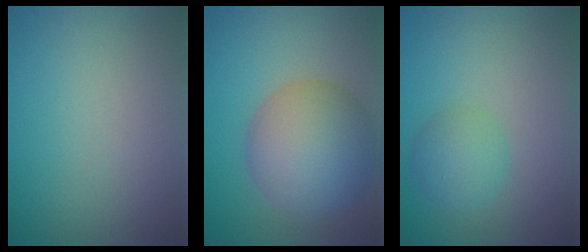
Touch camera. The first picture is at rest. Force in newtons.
{"total": 8.7, "press": 8.7, "slide": 0.4}
{"total": 2.6, "press": 2.6, "slide": 0.1}